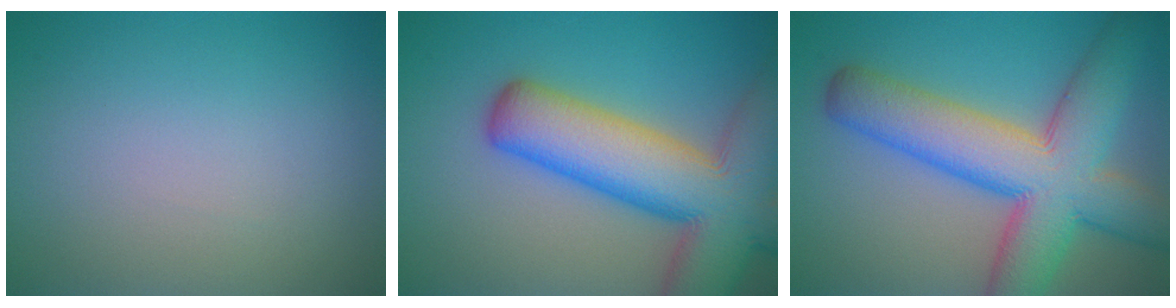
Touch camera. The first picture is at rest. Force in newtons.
{"total": 13.4, "press": 13.4, "slide": 0.9}
{"total": 11.3, "press": 11.2, "slide": 0.4}